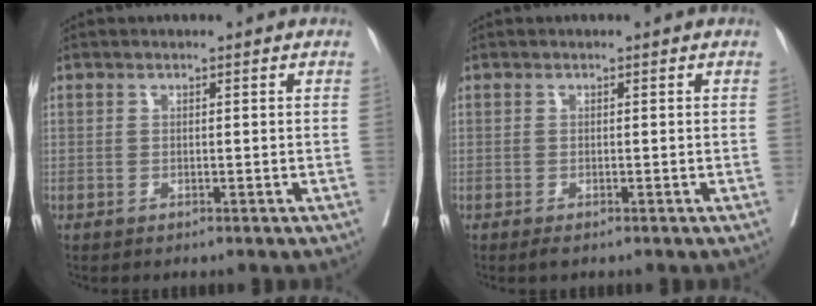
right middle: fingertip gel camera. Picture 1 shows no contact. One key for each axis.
{"total": 1.0, "fx": -0.7, "fy": 0.2, "fz": 0.6, "tx": -0.007, "ty": -0.003, "tz": -0.010}